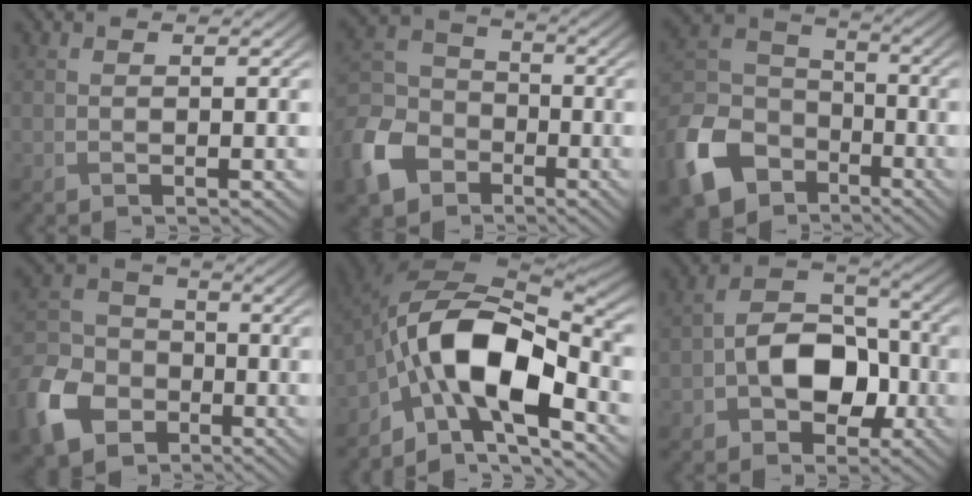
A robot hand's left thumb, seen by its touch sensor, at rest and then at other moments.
{"total": 11.3, "force": [-5.9, 8.1, 5.4], "torque": [-0.155, -0.024, -0.137]}
{"total": 14.6, "force": [-7.4, 10.4, 7.1], "torque": [-0.217, -0.030, -0.155]}
{"total": 11.8, "force": [-5.8, 8.6, 5.7], "torque": [-0.161, -0.026, -0.133]}
{"total": 13.7, "force": [-5.2, 6.6, 10.8], "torque": [-0.188, -0.007, -0.105]}
{"total": 8.5, "force": [-2.3, 5.8, 5.7], "torque": [-0.095, 0.006, -0.049]}